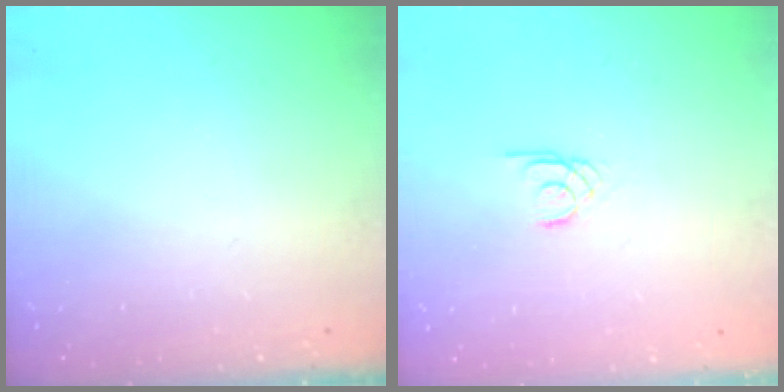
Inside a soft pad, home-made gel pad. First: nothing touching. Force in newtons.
{"total": 1.5, "press": 1.5, "slide": 0.1}